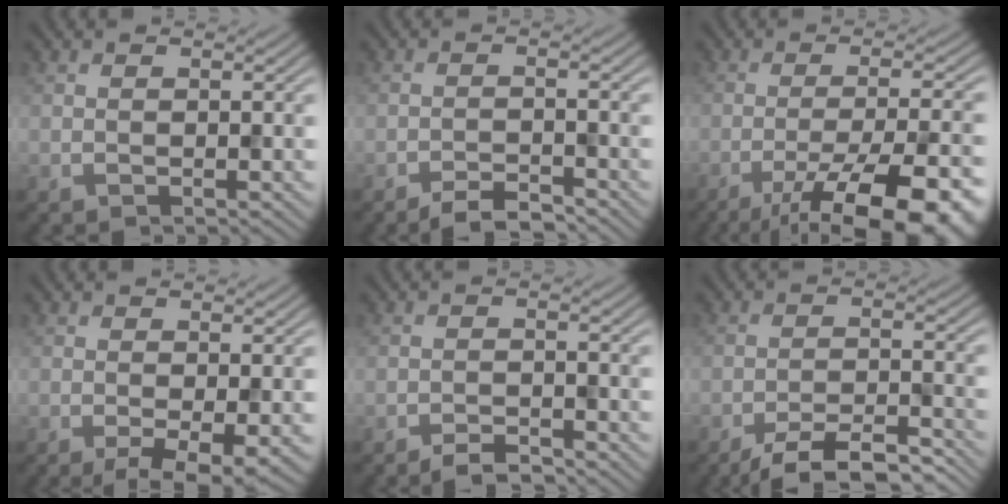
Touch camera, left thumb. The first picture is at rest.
{"total": 3.2, "force": [-2.8, 0.5, 1.4], "torque": [-0.022, 0.003, -0.052]}
{"total": 16.2, "force": [-10.3, 4.6, 11.7], "torque": [-0.155, -0.021, -0.140]}
{"total": 4.1, "force": [-1.4, 0.9, 3.8], "torque": [-0.064, -0.006, -0.022]}
{"total": 2.3, "force": [-2.1, 0.4, 1.0], "torque": [-0.016, 0.003, -0.039]}
{"total": 7.3, "force": [-6.0, 1.4, 4.0], "torque": [-0.067, 0.000, -0.097]}